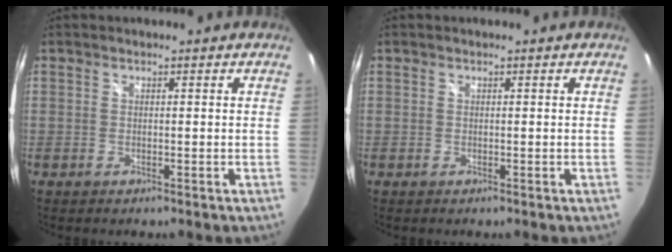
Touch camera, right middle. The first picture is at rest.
{"total": 0.0}